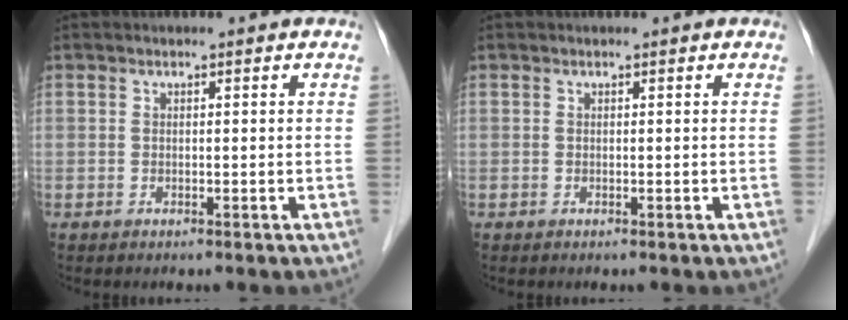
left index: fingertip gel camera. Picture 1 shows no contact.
{"total": 0.0}